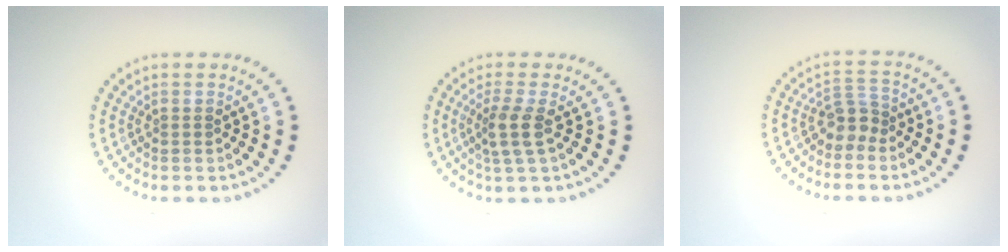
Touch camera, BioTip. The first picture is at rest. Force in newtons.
{"total": 2.5, "press": 2.0, "slide": 1.5}
{"total": 2.3, "press": 1.8, "slide": 1.4}